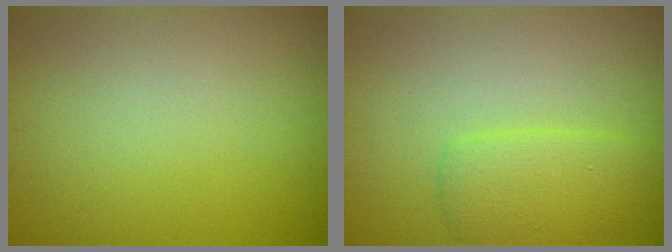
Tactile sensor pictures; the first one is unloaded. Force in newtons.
{"total": 2.8, "press": 2.8, "slide": 0.2}